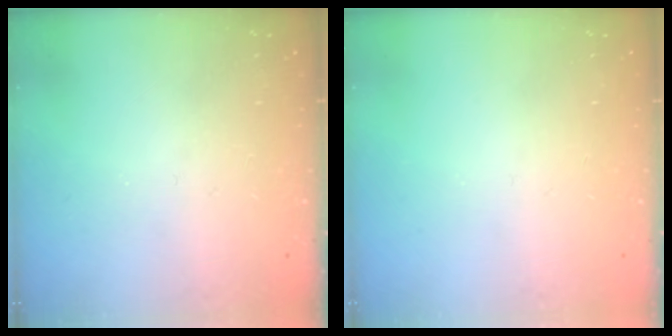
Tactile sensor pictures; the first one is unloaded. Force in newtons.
{"total": 0.0}